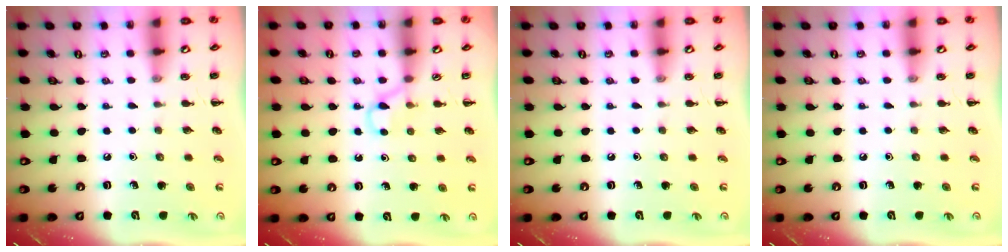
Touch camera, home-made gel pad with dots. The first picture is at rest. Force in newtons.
{"total": 2.7, "press": 2.4, "slide": 1.1}
{"total": 0.0}
{"total": 0.0}